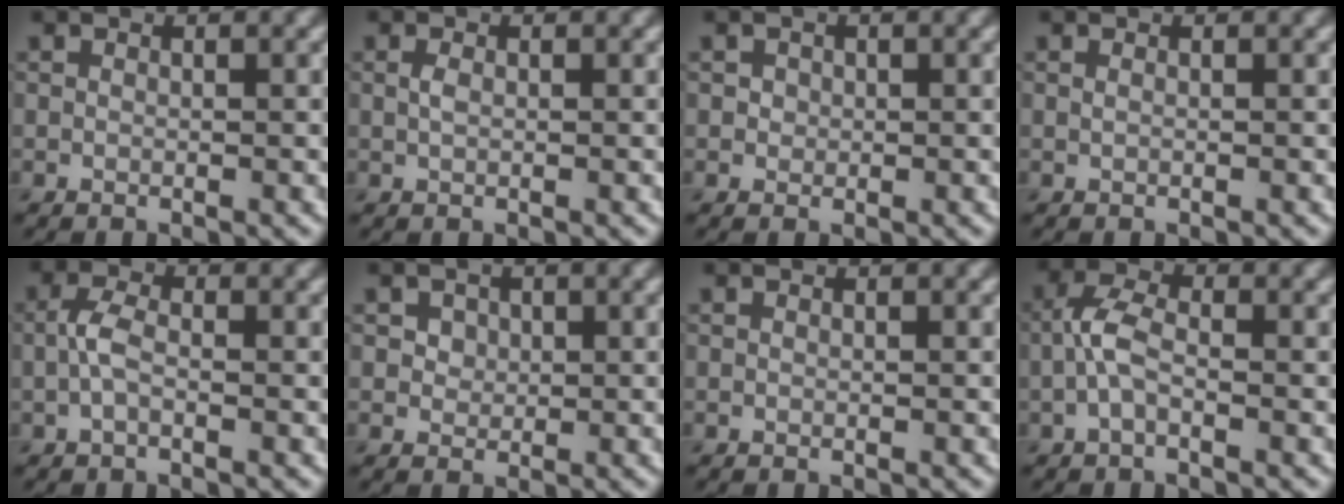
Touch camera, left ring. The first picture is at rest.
{"total": 0.8, "force": [0.0, 0.4, 0.6], "torque": [-0.018, 0.001, 0.002]}
{"total": 0.8, "force": [0.2, 0.8, 0.3], "torque": [-0.001, -0.003, 0.005]}
{"total": 0.0}
{"total": 2.1, "force": [-0.7, 0.9, 1.7], "torque": [-0.040, 0.007, -0.019]}
{"total": 2.9, "force": [1.4, 2.1, 1.3], "torque": [-0.030, 0.004, 0.020]}
{"total": 0.0}
{"total": 2.8, "force": [-0.9, 1.3, 2.3], "torque": [-0.052, 0.011, -0.026]}